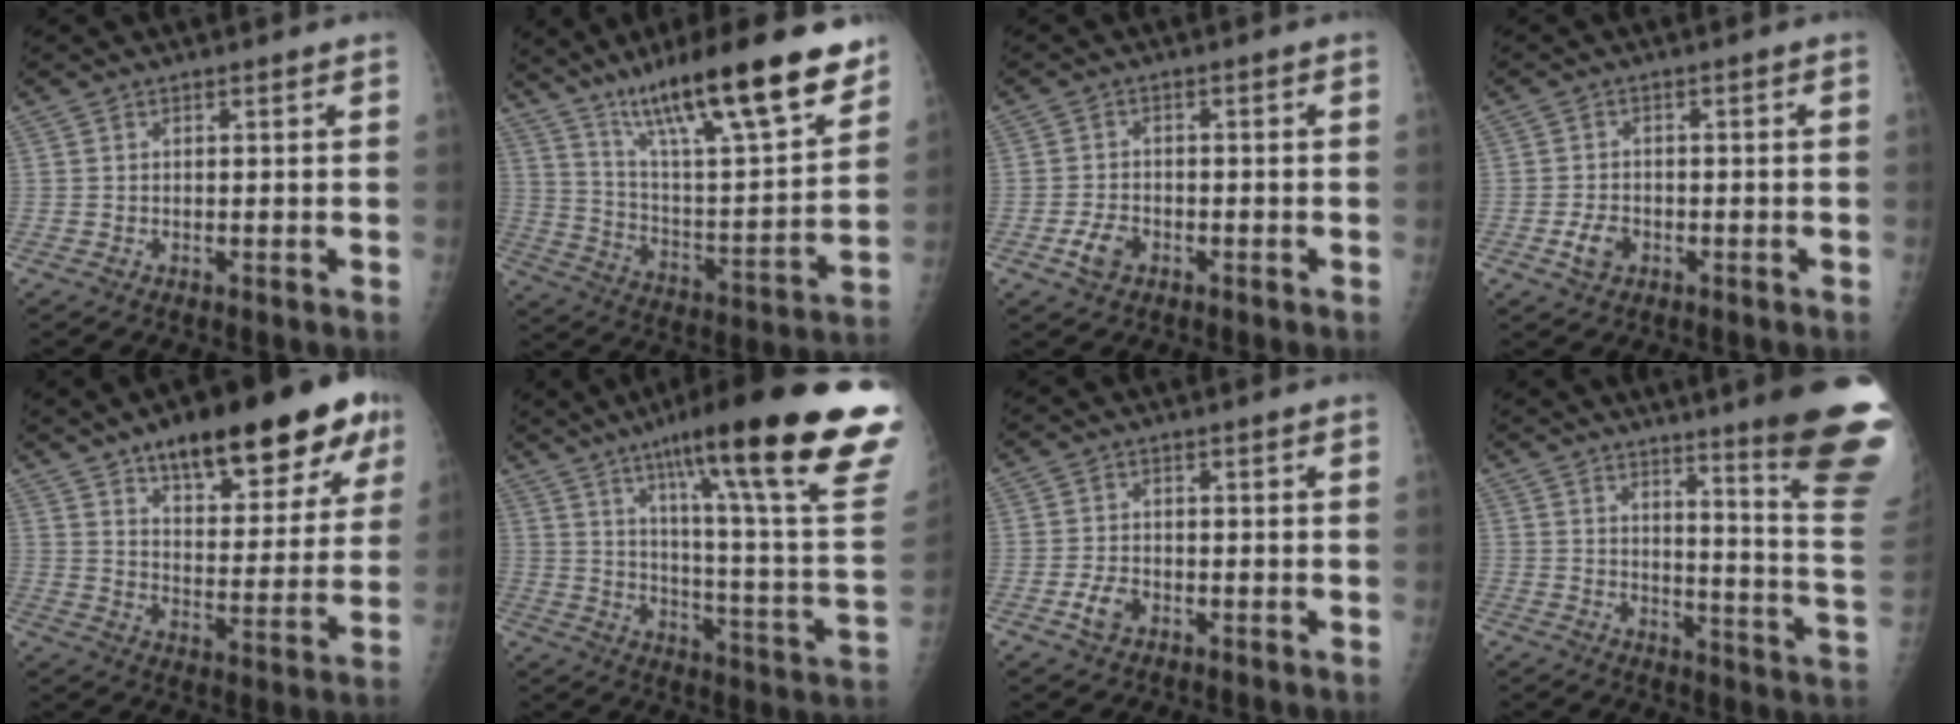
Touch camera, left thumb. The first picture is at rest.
{"total": 25.6, "force": [17.2, 4.8, 18.4], "torque": [-0.275, -0.063, 0.287]}
{"total": 3.9, "force": [-1.9, 2.5, 2.3], "torque": [-0.041, 0.013, -0.035]}
{"total": 3.6, "force": [-1.5, 2.5, 2.1], "torque": [-0.035, 0.010, -0.026]}
{"total": 23.1, "force": [13.8, 8.2, 16.5], "torque": [-0.190, -0.037, 0.202]}
{"total": 32.3, "force": [19.2, 4.1, 25.7], "torque": [-0.301, -0.059, 0.279]}
{"total": 3.5, "force": [-1.6, 2.2, 2.1], "torque": [-0.038, 0.011, -0.029]}
{"total": 20.3, "force": [14.0, 0.8, 14.7], "torque": [-0.162, -0.112, 0.176]}